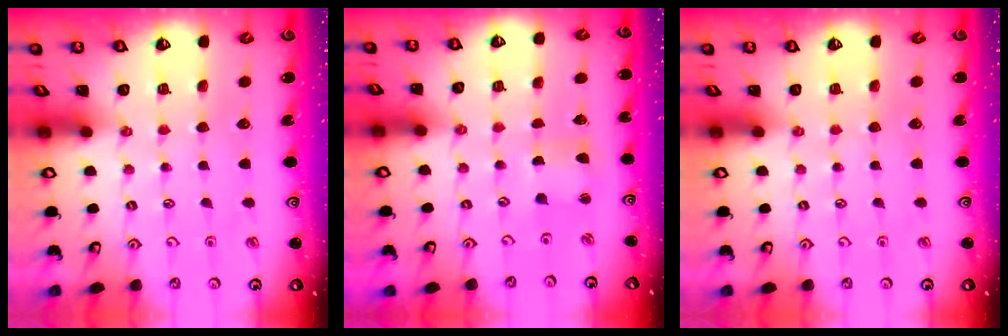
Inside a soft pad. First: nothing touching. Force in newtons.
{"total": 2.4, "press": 2.3, "slide": 0.4}
{"total": 0.0}